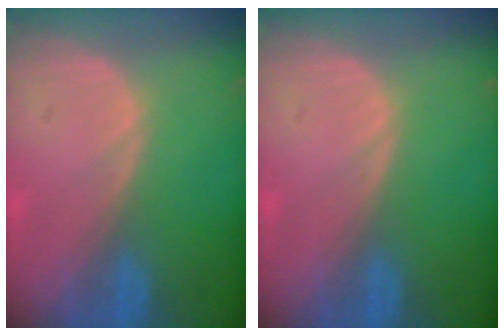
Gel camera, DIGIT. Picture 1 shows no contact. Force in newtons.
{"total": 0.0}